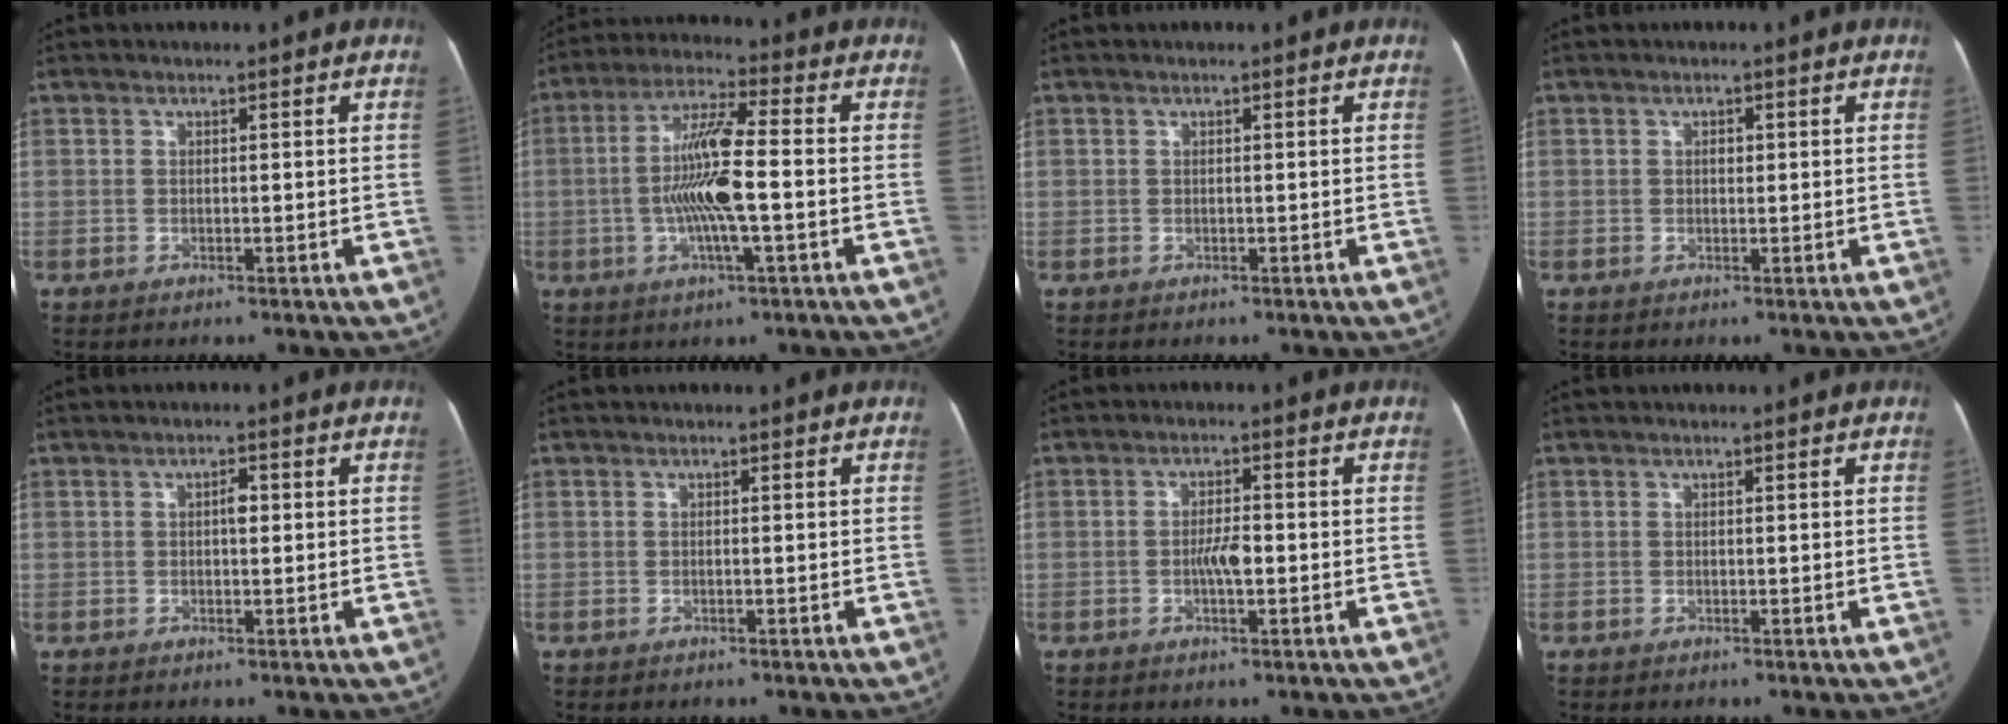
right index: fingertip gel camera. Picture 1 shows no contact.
{"total": 11.2, "force": [-1.5, 1.1, 11.0], "torque": [-0.214, 0.006, -0.032]}
{"total": 0.0}
{"total": 1.1, "force": [0.2, 0.7, 0.8], "torque": [-0.011, 0.003, 0.002]}
{"total": 1.8, "force": [0.2, 0.8, 1.6], "torque": [-0.025, 0.006, 0.002]}
{"total": 0.0}
{"total": 3.3, "force": [-0.7, 0.8, 3.1], "torque": [-0.056, 0.004, -0.012]}
{"total": 0.0}